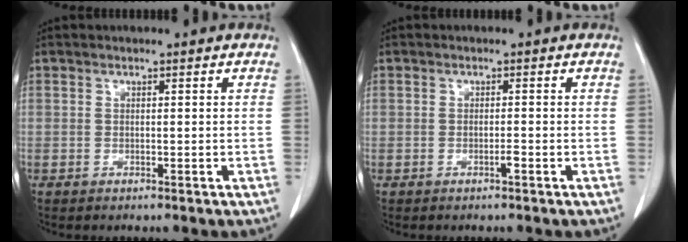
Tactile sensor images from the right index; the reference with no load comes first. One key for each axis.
{"total": 0.8, "fx": -0.6, "fy": 0.0, "fz": 0.5, "tx": -0.010, "ty": 0.001, "tz": -0.010}